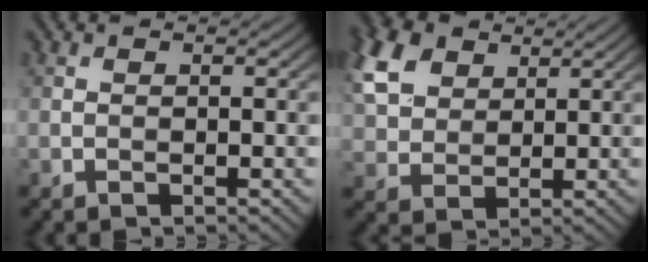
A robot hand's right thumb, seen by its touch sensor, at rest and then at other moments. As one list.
[{"total": 9.1, "force": [4.3, 6.1, 5.2], "torque": [-0.162, 0.024, 0.088]}]